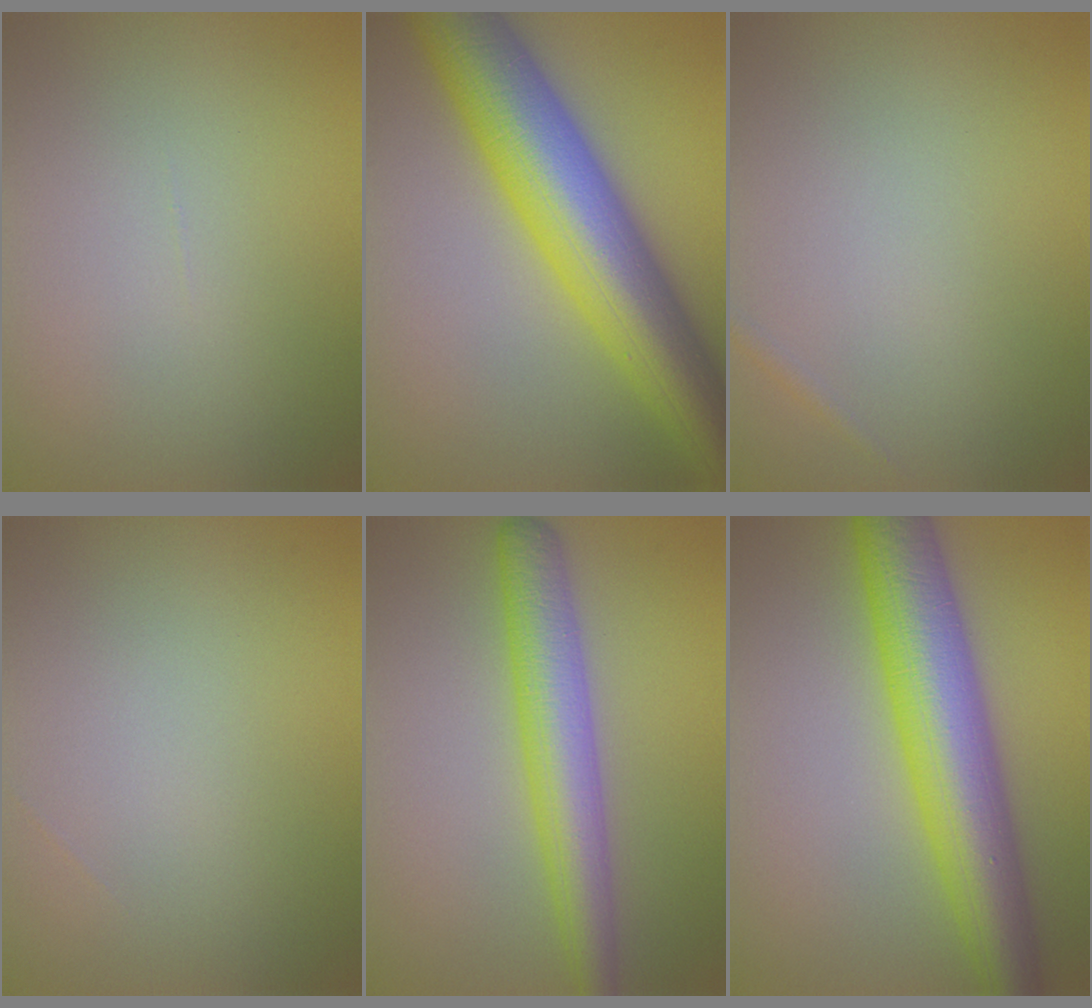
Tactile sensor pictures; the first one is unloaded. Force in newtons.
{"total": 12.3, "press": 12.3, "slide": 0.1}
{"total": 0.5, "press": 0.5, "slide": 0.0}
{"total": 0.0}
{"total": 5.6, "press": 5.6, "slide": 0.1}
{"total": 9.6, "press": 9.6, "slide": 0.2}